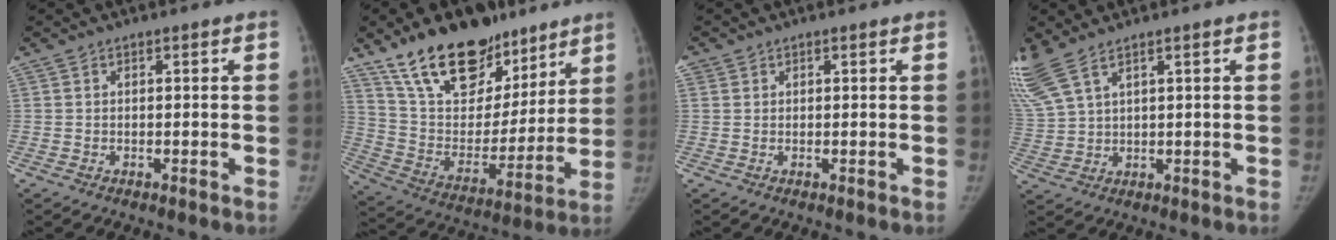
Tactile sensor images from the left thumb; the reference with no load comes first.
{"total": 24.4, "force": [16.6, 12.9, 12.5], "torque": [-0.171, -0.065, 0.287]}
{"total": 1.0, "force": [0.6, 0.8, 0.1], "torque": [0.010, -0.003, 0.007]}
{"total": 9.8, "force": [6.8, 3.4, 6.3], "torque": [-0.172, -0.014, 0.149]}